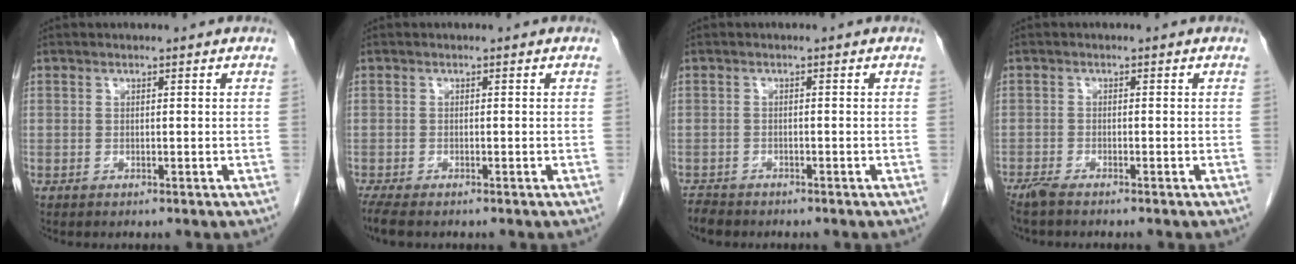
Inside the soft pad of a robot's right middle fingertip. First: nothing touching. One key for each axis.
{"total": 3.7, "fx": -2.9, "fy": 0.9, "fz": 2.0, "tx": -0.044, "ty": -0.013, "tz": -0.047}
{"total": 2.5, "fx": -2.3, "fy": 0.9, "fz": 0.5, "tx": -0.014, "ty": -0.006, "tz": -0.038}
{"total": 2.8, "fx": -2.4, "fy": 0.1, "fz": 1.5, "tx": -0.030, "ty": -0.006, "tz": -0.044}